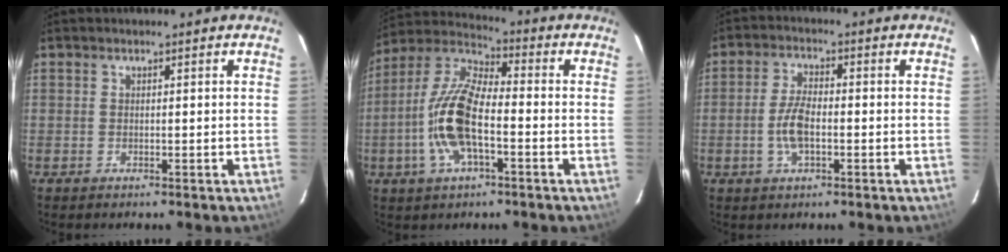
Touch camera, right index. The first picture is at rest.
{"total": 14.3, "force": [-3.8, 5.7, 12.6], "torque": [-0.264, 0.003, -0.080]}
{"total": 5.9, "force": [-1.5, 2.6, 5.1], "torque": [-0.108, 0.004, -0.028]}